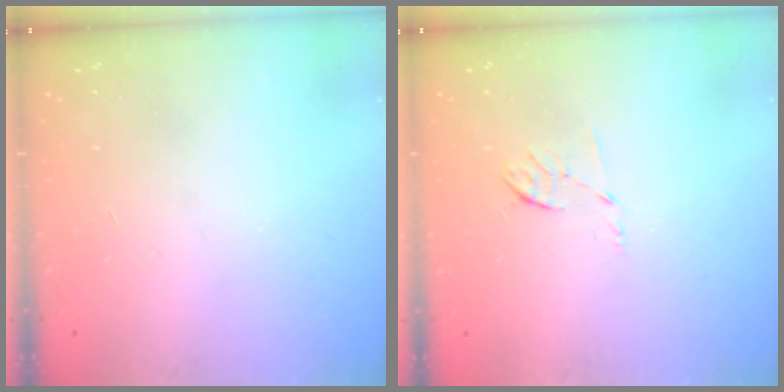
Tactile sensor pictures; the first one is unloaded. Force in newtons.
{"total": 5.7, "press": 5.5, "slide": 1.5}